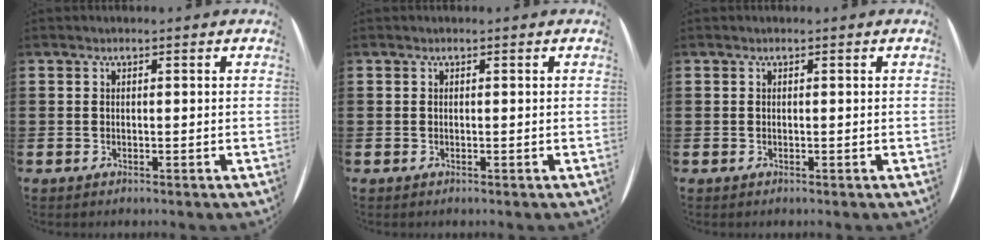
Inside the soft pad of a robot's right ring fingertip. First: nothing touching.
{"total": 0.0}
{"total": 0.0}